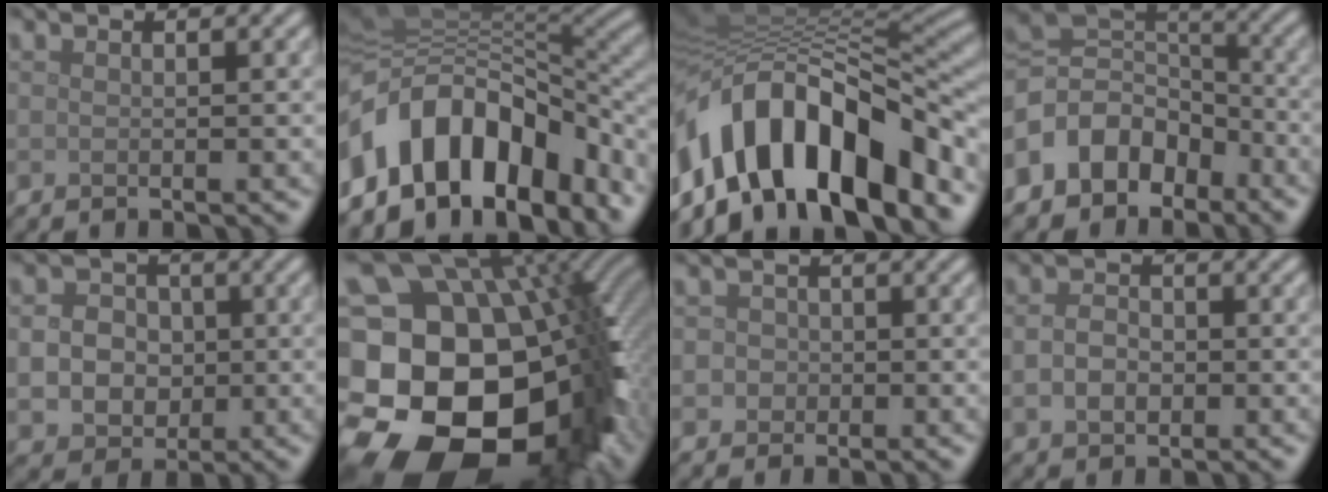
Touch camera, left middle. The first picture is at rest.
{"total": 13.8, "force": [-6.5, 9.1, 8.2], "torque": [-0.148, 0.010, -0.107]}
{"total": 15.4, "force": [-6.9, 8.0, 11.2], "torque": [-0.182, 0.009, -0.117]}
{"total": 7.9, "force": [-4.3, 5.9, 3.2], "torque": [-0.053, 0.009, -0.100]}
{"total": 6.0, "force": [-0.2, 5.4, 2.8], "torque": [-0.038, 0.011, -0.020]}
{"total": 23.9, "force": [-7.3, 17.5, 14.5], "torque": [-0.242, -0.036, -0.154]}
{"total": 2.2, "force": [0.0, 2.1, 0.7], "torque": [0.007, 0.009, -0.015]}
{"total": 2.5, "force": [-0.2, 1.9, 1.6], "torque": [-0.035, -0.003, -0.008]}